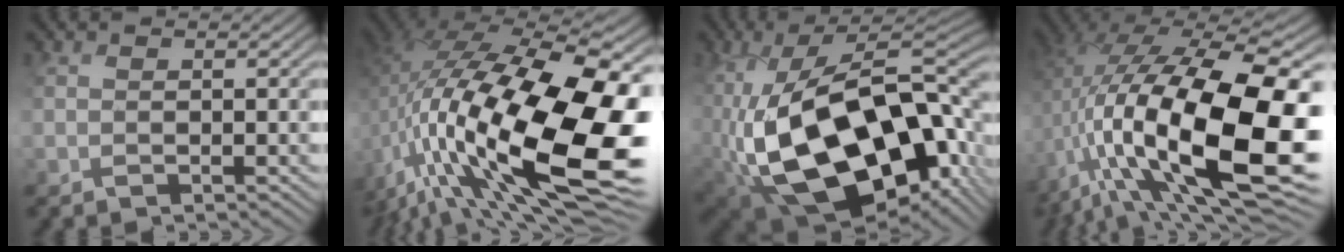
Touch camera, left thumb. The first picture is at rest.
{"total": 19.5, "force": [-4.0, 8.9, 16.9], "torque": [-0.324, -0.023, -0.057]}
{"total": 21.3, "force": [-2.3, 13.1, 16.7], "torque": [-0.342, -0.063, 0.011]}
{"total": 20.0, "force": [-2.3, 10.2, 17.0], "torque": [-0.338, -0.031, -0.026]}